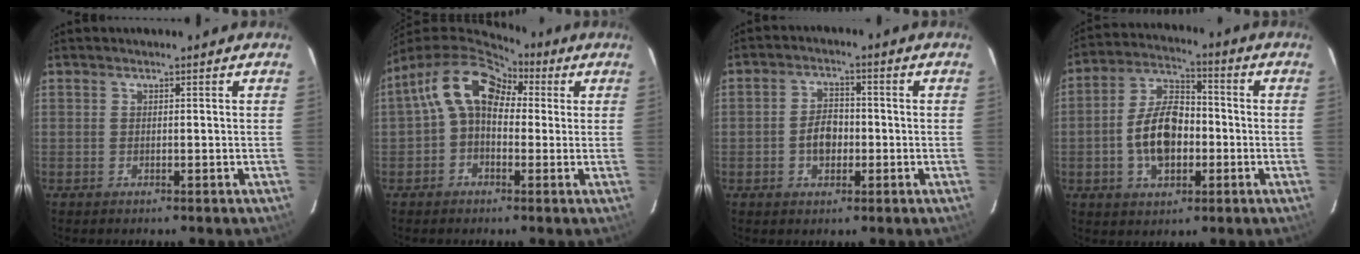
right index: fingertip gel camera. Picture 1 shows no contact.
{"total": 10.1, "force": [2.1, 7.2, 6.8], "torque": [-0.119, 0.037, 0.024]}
{"total": 5.0, "force": [-1.2, 3.5, 3.4], "torque": [-0.064, 0.013, -0.016]}
{"total": 11.8, "force": [-2.4, 7.0, 9.2], "torque": [-0.180, 0.021, -0.037]}